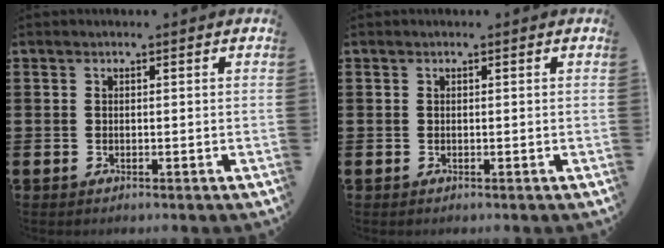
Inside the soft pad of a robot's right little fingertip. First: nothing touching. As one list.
[{"total": 0.0}]